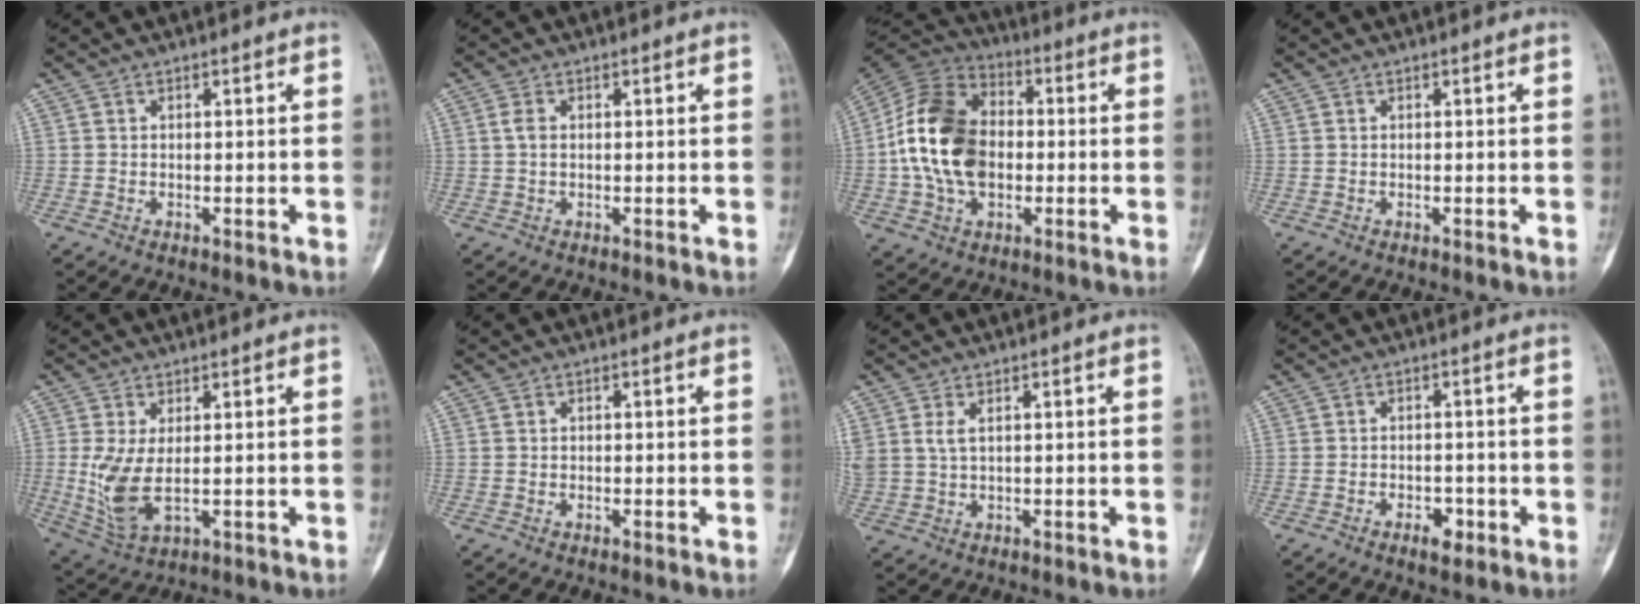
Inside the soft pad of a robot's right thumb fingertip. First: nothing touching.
{"total": 1.8, "force": [0.3, 1.1, 1.4], "torque": [-0.031, 0.004, 0.005]}
{"total": 18.2, "force": [-1.1, 12.6, 13.1], "torque": [-0.229, 0.023, -0.025]}
{"total": 0.0}
{"total": 8.0, "force": [0.1, 4.0, 7.0], "torque": [-0.155, -0.011, 0.017]}
{"total": 0.0}
{"total": 3.0, "force": [1.2, 1.6, 2.3], "torque": [-0.057, 0.004, 0.033]}
{"total": 3.2, "force": [-1.7, 1.9, 2.0], "torque": [-0.022, 0.009, -0.023]}